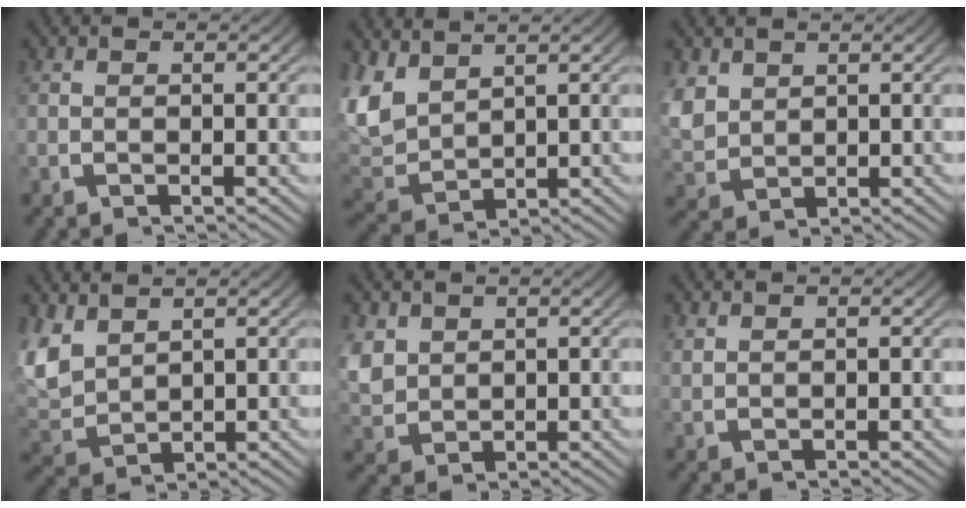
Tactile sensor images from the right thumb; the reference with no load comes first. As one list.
[{"total": 6.6, "force": [1.1, 4.9, 4.2], "torque": [-0.134, -0.029, 0.044]}, {"total": 3.8, "force": [0.8, 3.2, 2.0], "torque": [-0.070, -0.020, 0.037]}, {"total": 6.0, "force": [0.9, 4.5, 3.8], "torque": [-0.124, -0.027, 0.042]}, {"total": 4.3, "force": [0.7, 3.6, 2.2], "torque": [-0.077, -0.025, 0.036]}, {"total": 1.0, "force": [1.0, 0.2, 0.2], "torque": [-0.002, 0.004, 0.023]}]